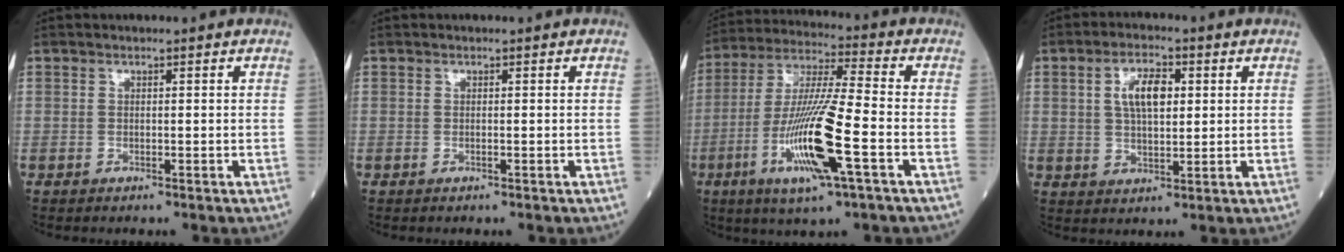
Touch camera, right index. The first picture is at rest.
{"total": 0.0}
{"total": 15.8, "force": [-5.2, 0.8, 14.9], "torque": [-0.302, -0.017, -0.098]}
{"total": 6.5, "force": [1.7, 2.7, 5.6], "torque": [-0.107, 0.010, 0.033]}